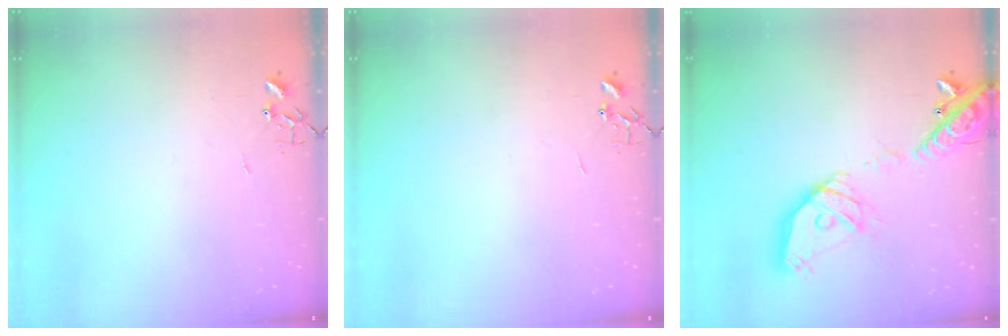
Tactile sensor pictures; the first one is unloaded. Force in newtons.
{"total": 0.0}
{"total": 21.9, "press": 21.6, "slide": 3.8}